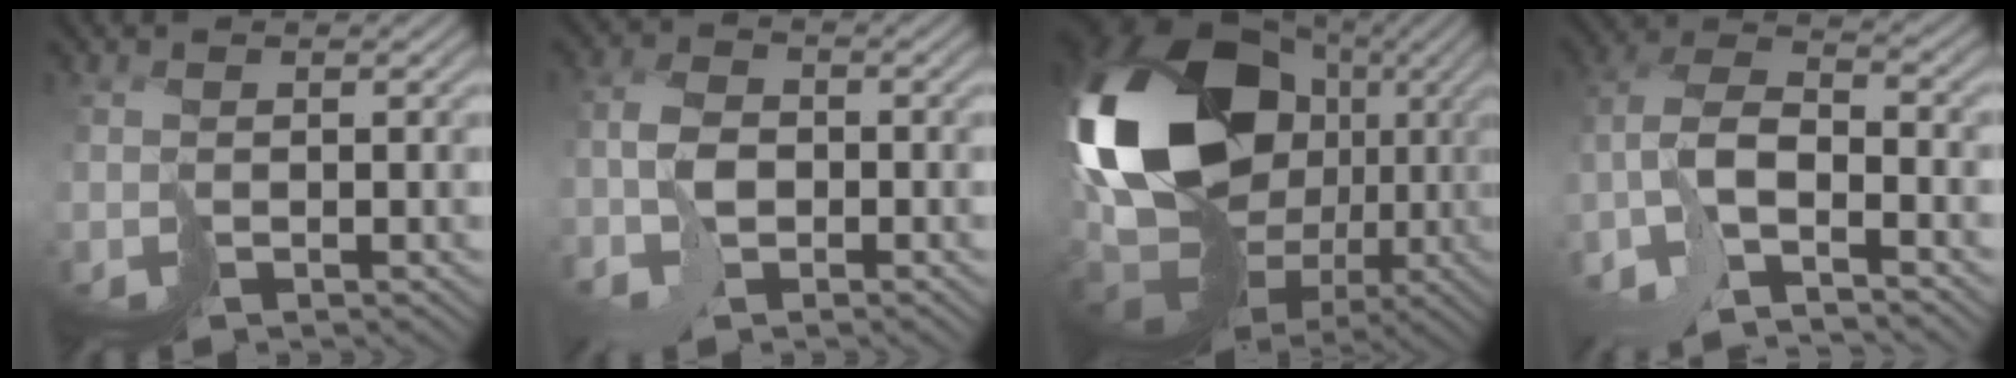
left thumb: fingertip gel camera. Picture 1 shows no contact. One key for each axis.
{"total": 4.1, "fx": -1.7, "fy": 2.4, "fz": 2.8, "tx": -0.060, "ty": 0.004, "tz": -0.042}
{"total": 22.1, "fx": 1.1, "fy": 15.6, "fz": 15.7, "tx": -0.363, "ty": -0.008, "tz": 0.025}
{"total": 8.2, "fx": -5.0, "fy": 2.4, "fz": 6.0, "tx": -0.117, "ty": 0.004, "tz": -0.110}